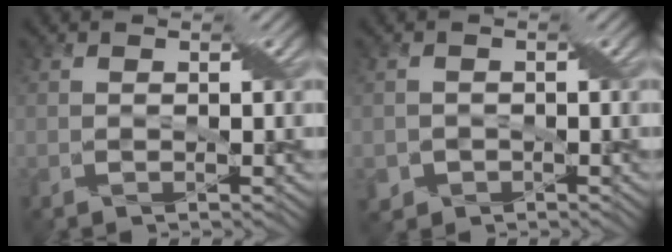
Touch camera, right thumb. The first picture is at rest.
{"total": 1.9, "force": [-0.8, 1.7, 0.2], "torque": [-0.006, -0.005, -0.015]}